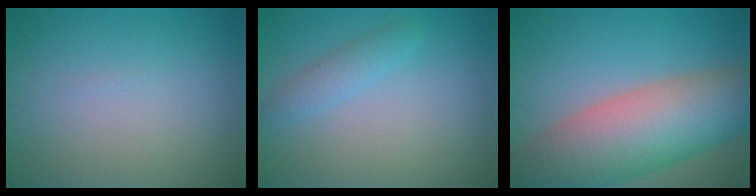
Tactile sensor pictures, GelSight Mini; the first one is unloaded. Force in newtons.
{"total": 1.9, "press": 1.9, "slide": 0.1}
{"total": 11.7, "press": 11.7, "slide": 0.7}